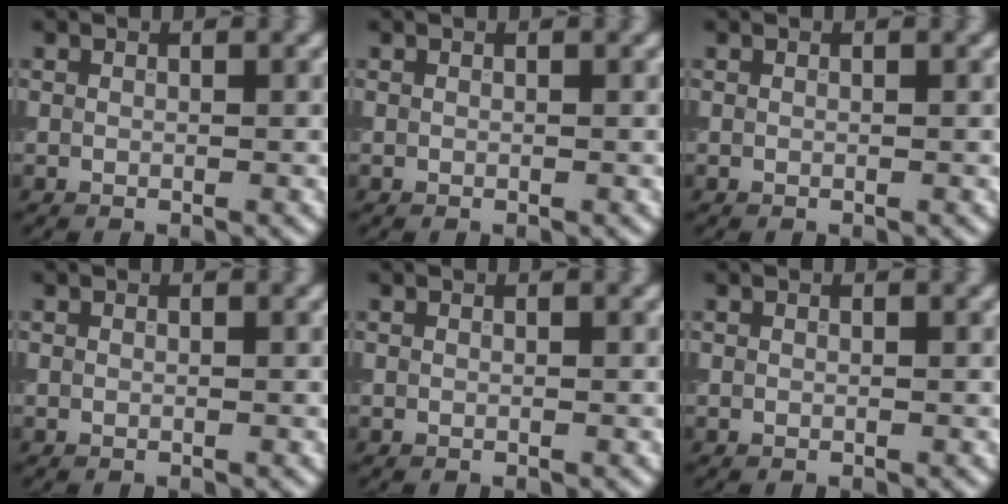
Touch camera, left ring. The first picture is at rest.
{"total": 0.0}
{"total": 0.0}
{"total": 0.0}
{"total": 0.0}
{"total": 0.0}